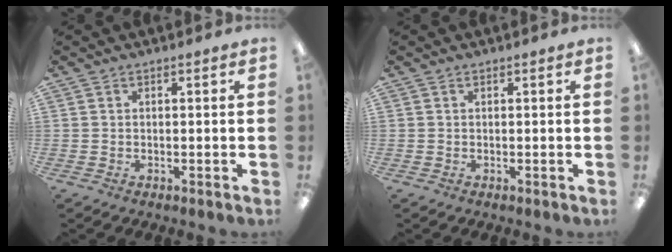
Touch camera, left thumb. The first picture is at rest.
{"total": 0.0}